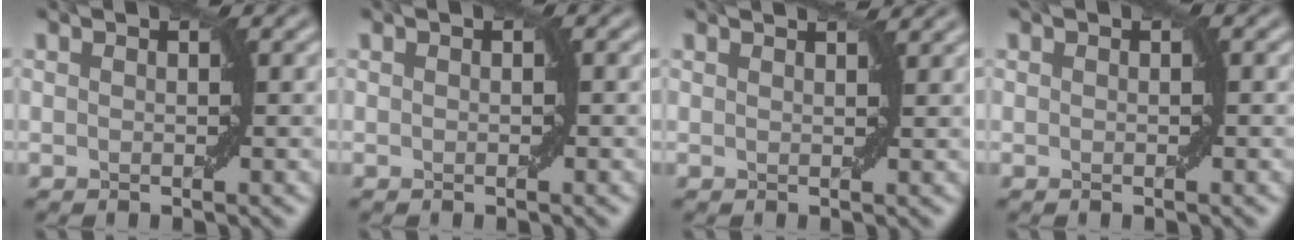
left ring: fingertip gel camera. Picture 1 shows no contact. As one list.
[{"total": 0.0}, {"total": 1.7, "force": [1.6, 0.1, 0.7], "torque": [-0.008, 0.000, 0.018]}, {"total": 0.6, "force": [0.1, 0.3, 0.5], "torque": [-0.003, 0.003, 0.001]}]